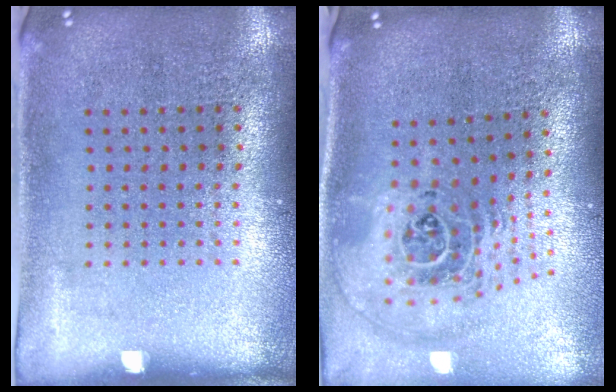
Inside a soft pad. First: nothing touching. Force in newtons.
{"total": 2.6, "press": 1.9, "slide": 1.8}